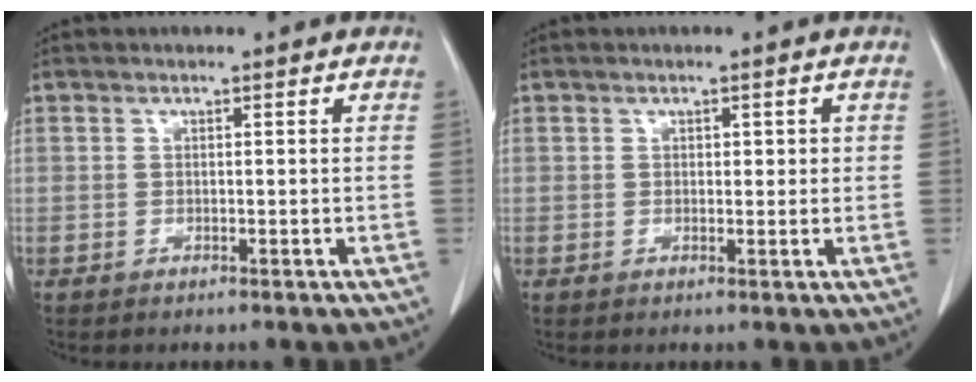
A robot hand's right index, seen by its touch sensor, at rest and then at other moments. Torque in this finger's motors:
{"motor_torque": [-0.02, -0.04, -0.09, -0.01]}